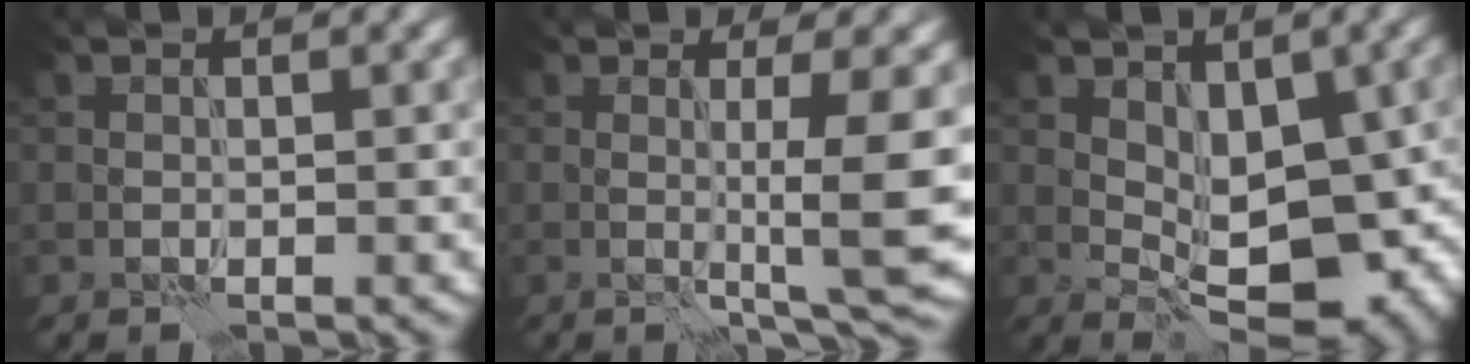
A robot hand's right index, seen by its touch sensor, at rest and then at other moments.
{"total": 6.2, "force": [-0.3, 0.6, 6.2], "torque": [-0.088, -0.005, -0.003]}
{"total": 8.8, "force": [0.1, 4.7, 7.4], "torque": [-0.104, -0.016, 0.008]}